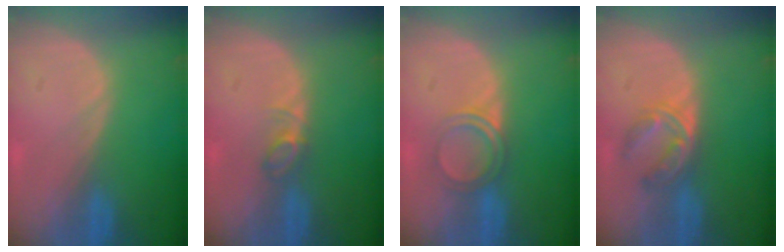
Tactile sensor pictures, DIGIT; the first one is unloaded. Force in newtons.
{"total": 2.4, "press": 2.4, "slide": 0.4}
{"total": 3.8, "press": 3.6, "slide": 1.3}
{"total": 5.7, "press": 4.7, "slide": 3.2}